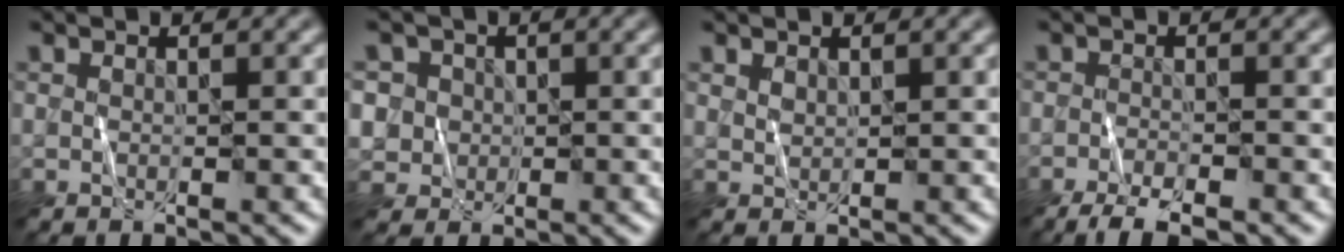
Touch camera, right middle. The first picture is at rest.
{"total": 4.2, "force": [0.8, 4.0, 1.1], "torque": [-0.016, 0.026, 0.009]}
{"total": 1.0, "force": [0.9, 0.3, 0.2], "torque": [-0.008, 0.001, 0.020]}
{"total": 4.1, "force": [-3.2, 0.8, 2.4], "torque": [-0.045, -0.010, -0.061]}